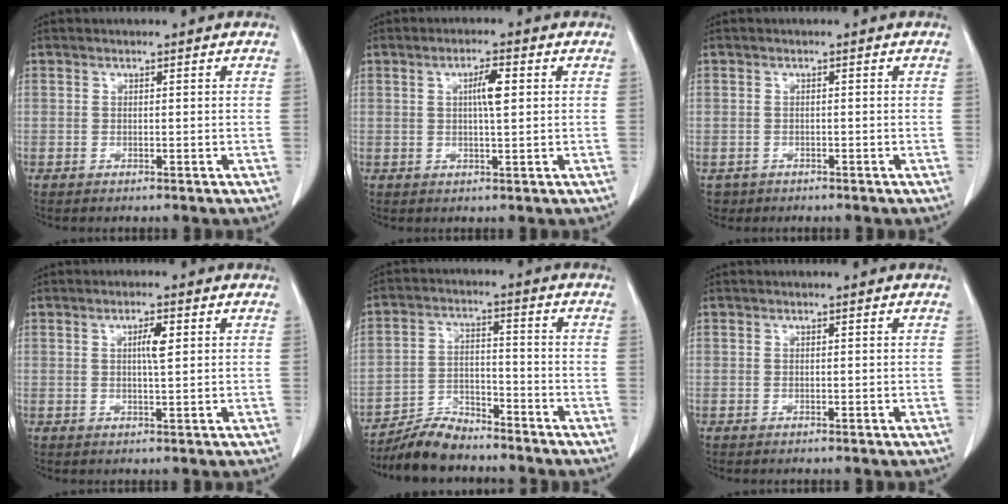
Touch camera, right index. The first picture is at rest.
{"total": 3.7, "force": [0.8, 0.4, 3.6], "torque": [-0.063, 0.002, 0.013]}
{"total": 1.9, "force": [-1.1, 1.6, -0.1], "torque": [-0.007, 0.004, -0.019]}
{"total": 2.8, "force": [0.8, 0.3, 2.7], "torque": [-0.048, 0.000, 0.013]}
{"total": 7.4, "force": [-7.0, 1.8, 1.8], "torque": [-0.036, -0.002, -0.128]}
{"total": 0.0}